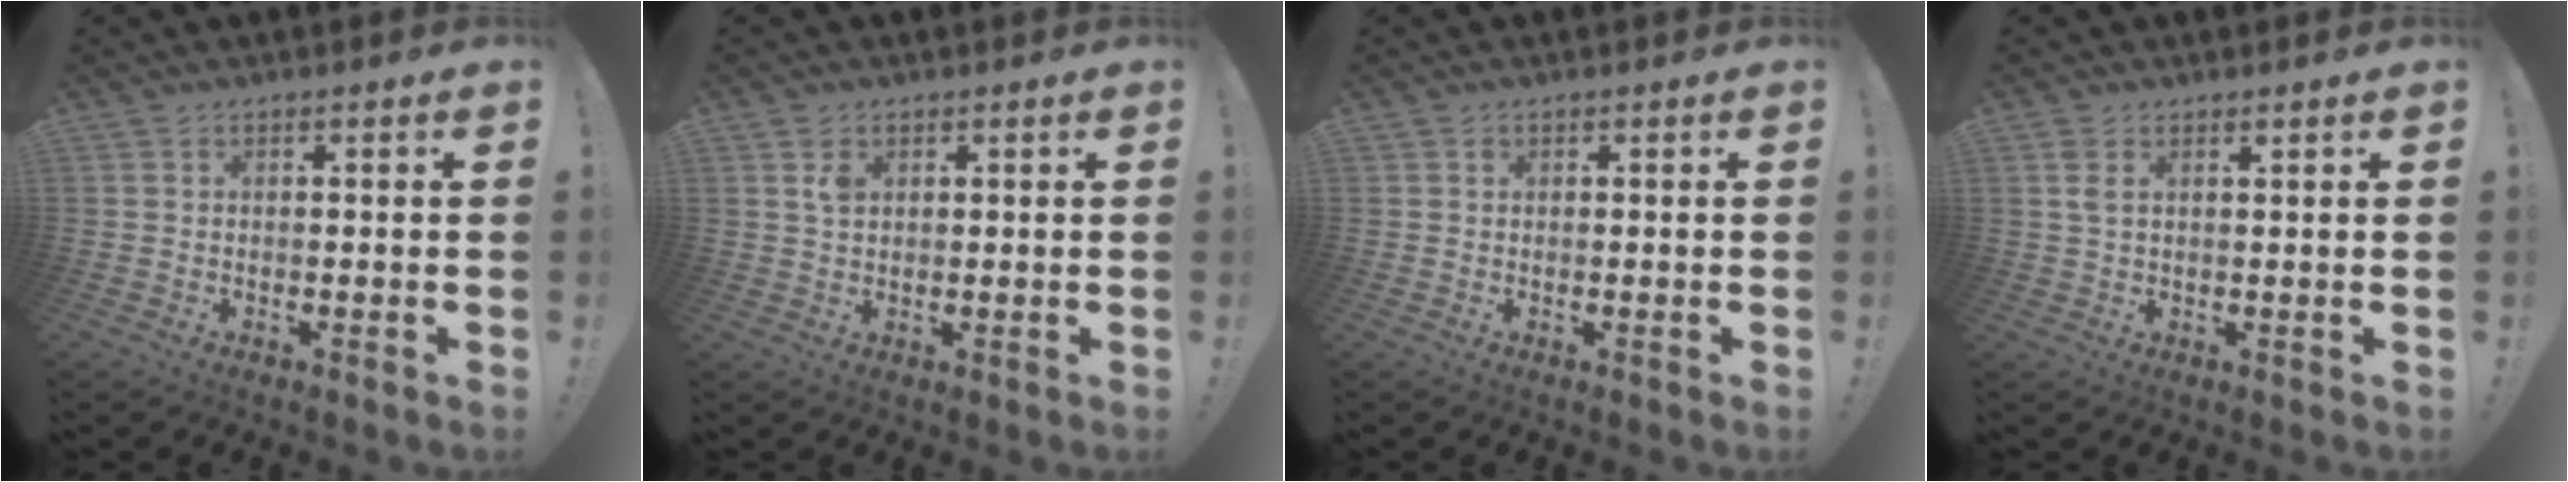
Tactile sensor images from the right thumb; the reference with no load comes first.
{"total": 2.9, "force": [1.4, 1.9, 1.7], "torque": [-0.017, -0.006, 0.021]}
{"total": 0.5, "force": [0.2, 0.5, 0.1], "torque": [0.000, 0.002, 0.004]}
{"total": 2.7, "force": [1.3, 1.2, 2.0], "torque": [-0.040, 0.002, 0.023]}